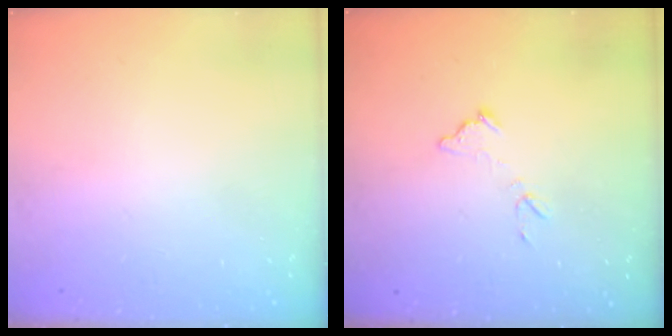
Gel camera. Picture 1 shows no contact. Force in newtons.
{"total": 7.4, "press": 7.4, "slide": 0.4}